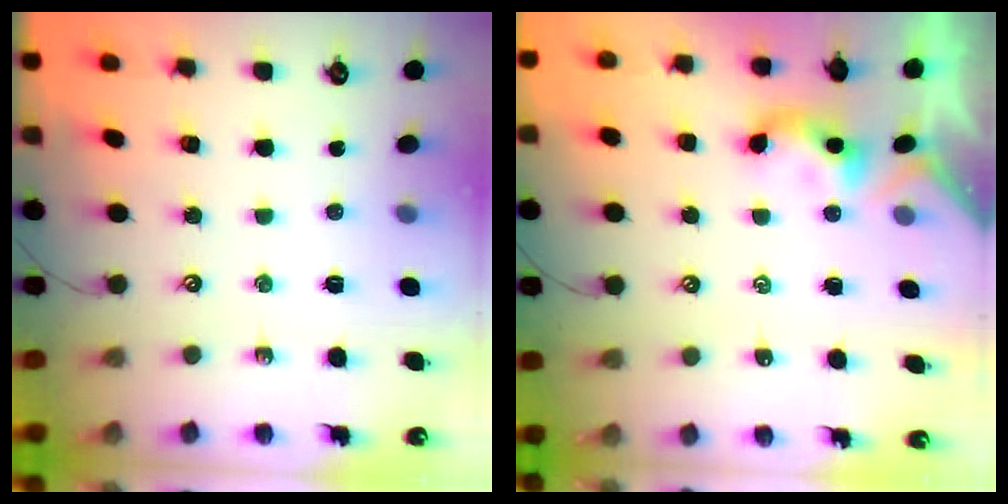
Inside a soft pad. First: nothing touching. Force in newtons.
{"total": 2.4, "press": 2.4, "slide": 0.2}